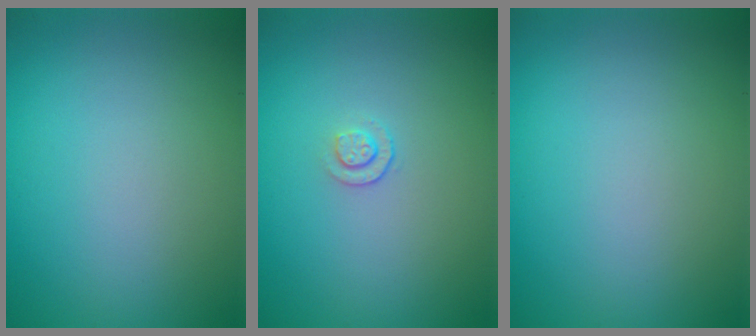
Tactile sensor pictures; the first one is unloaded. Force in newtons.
{"total": 0.9, "press": 0.6, "slide": 0.7}
{"total": 0.0}